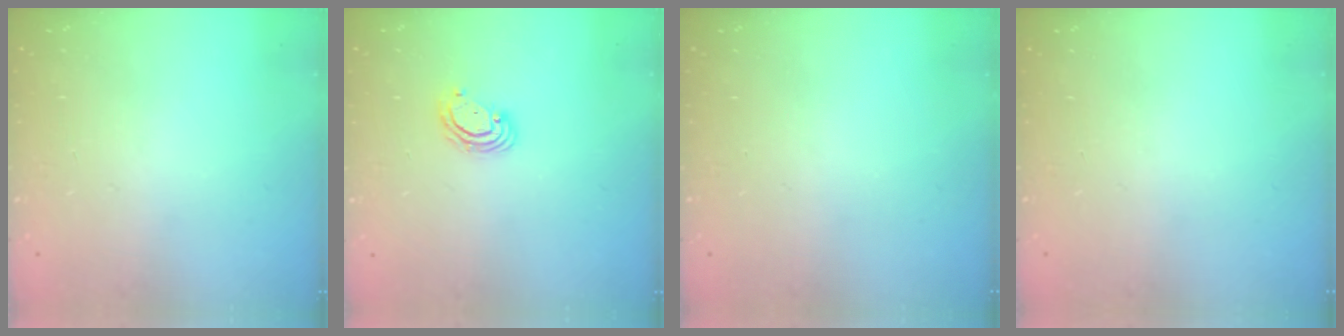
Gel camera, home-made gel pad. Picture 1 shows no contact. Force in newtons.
{"total": 4.9, "press": 4.9, "slide": 0.4}
{"total": 0.0}
{"total": 0.0}